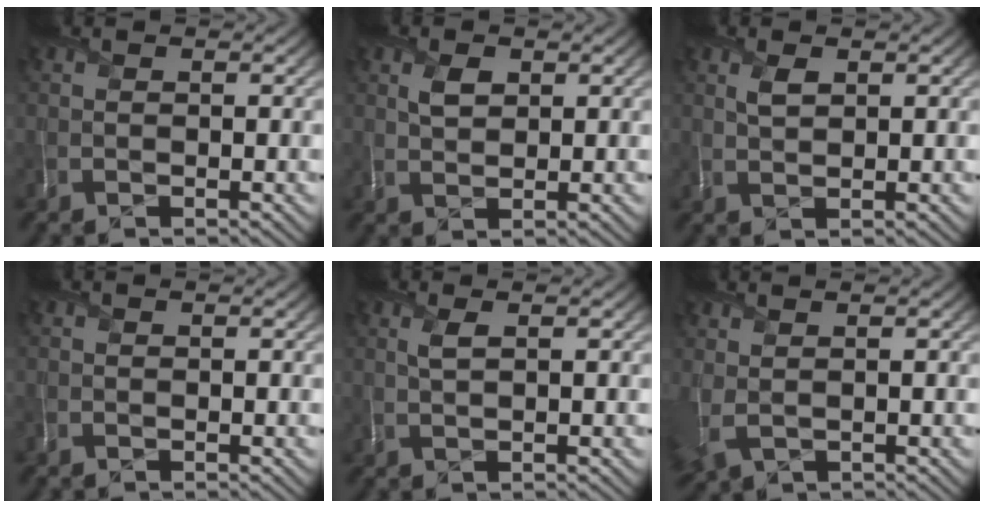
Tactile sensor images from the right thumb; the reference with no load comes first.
{"total": 2.3, "force": [1.5, 1.1, 1.3], "torque": [-0.030, 0.005, 0.029]}
{"total": 1.9, "force": [1.4, 0.6, 1.1], "torque": [-0.026, 0.005, 0.028]}
{"total": 0.0}
{"total": 1.7, "force": [1.1, 0.0, 1.2], "torque": [-0.029, 0.010, 0.021]}
{"total": 3.2, "force": [0.7, 1.6, 2.7], "torque": [-0.071, 0.003, 0.021]}